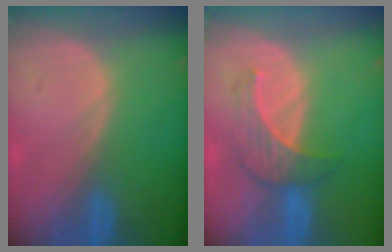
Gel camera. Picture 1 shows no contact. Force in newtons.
{"total": 4.8, "press": 4.8, "slide": 0.5}